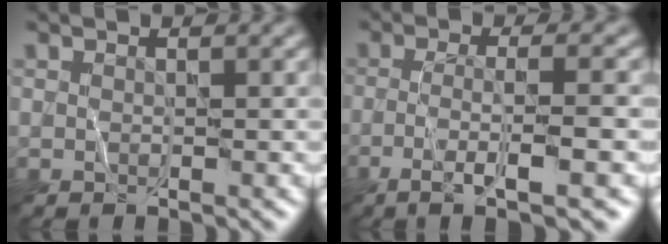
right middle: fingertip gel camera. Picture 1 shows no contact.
{"total": 5.5, "force": [-1.8, 0.9, 5.1], "torque": [-0.079, 0.009, -0.040]}